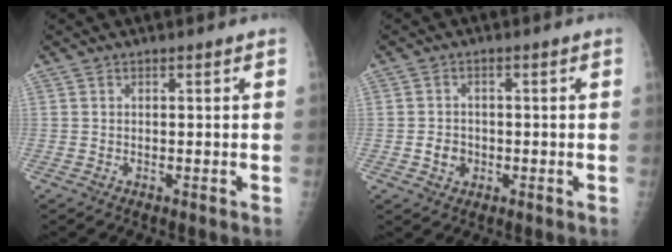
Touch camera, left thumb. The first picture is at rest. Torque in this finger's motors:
{"motor_torque": [-0.23, 0.40, 0.15, 0.09, 0.02]}